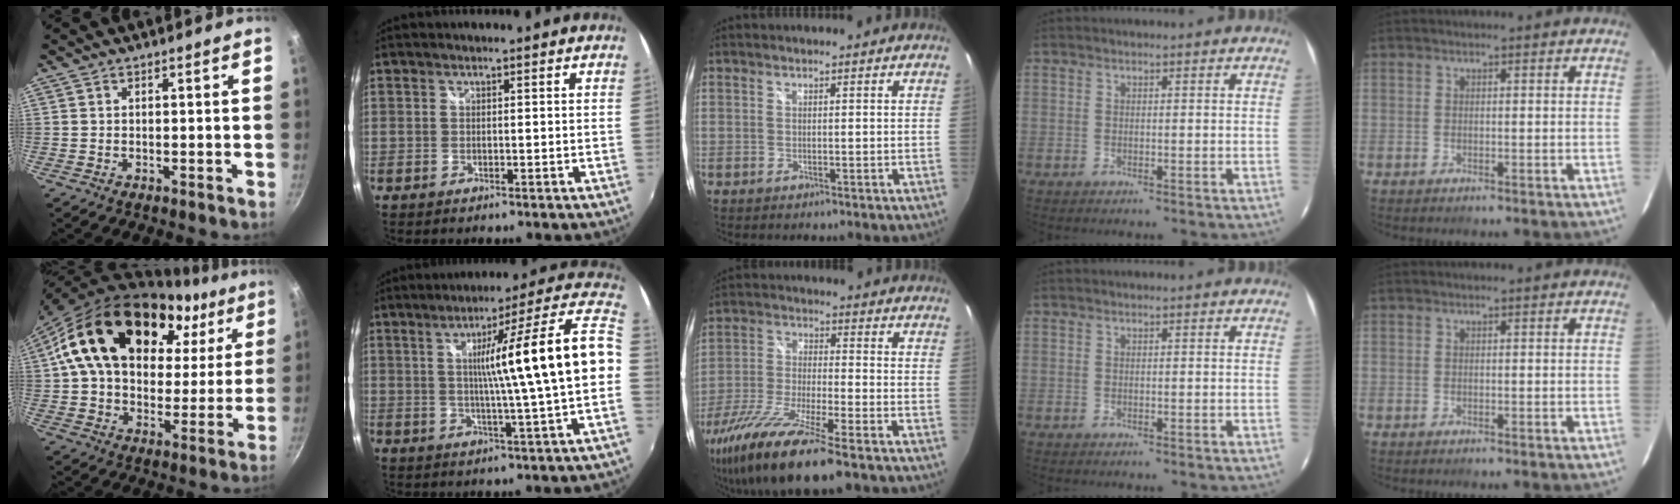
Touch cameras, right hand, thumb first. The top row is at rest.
{"thumb": {"total": 27.7, "force": [10.2, 18.2, 18.2], "torque": [-0.296, 0.008, 0.164]}, "index": {"total": 15.9, "force": [1.6, -3.3, 15.4], "torque": [-0.188, 0.006, 0.028]}, "middle": {"total": 18.5, "force": [-13.0, 2.5, 12.9], "torque": [-0.264, -0.056, -0.238]}}